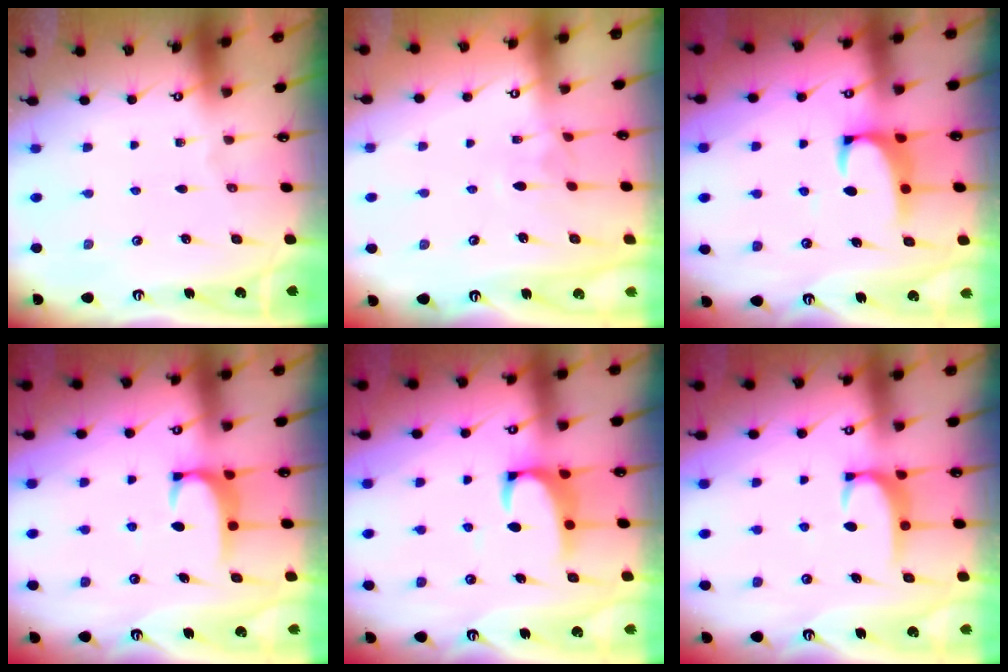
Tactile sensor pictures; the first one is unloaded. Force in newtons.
{"total": 2.8, "press": 2.7, "slide": 0.8}
{"total": 2.2, "press": 1.9, "slide": 1.0}
{"total": 2.0, "press": 1.9, "slide": 0.6}
{"total": 2.2, "press": 2.0, "slide": 0.9}
{"total": 2.8, "press": 2.8, "slide": 0.4}